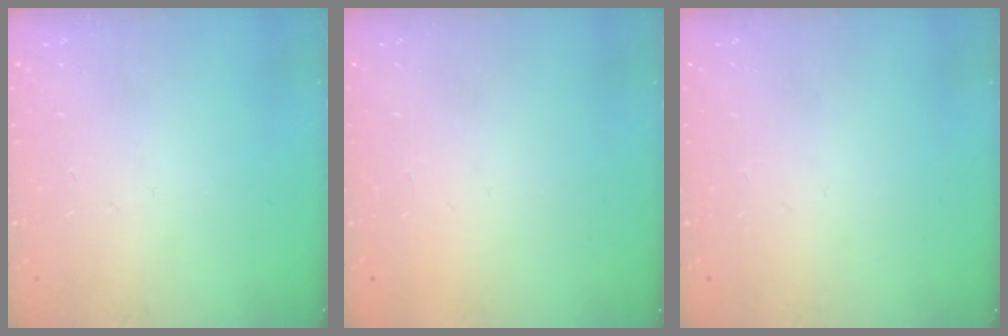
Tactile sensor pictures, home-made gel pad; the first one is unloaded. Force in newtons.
{"total": 1.5, "press": 1.5, "slide": 0.1}
{"total": 0.0}